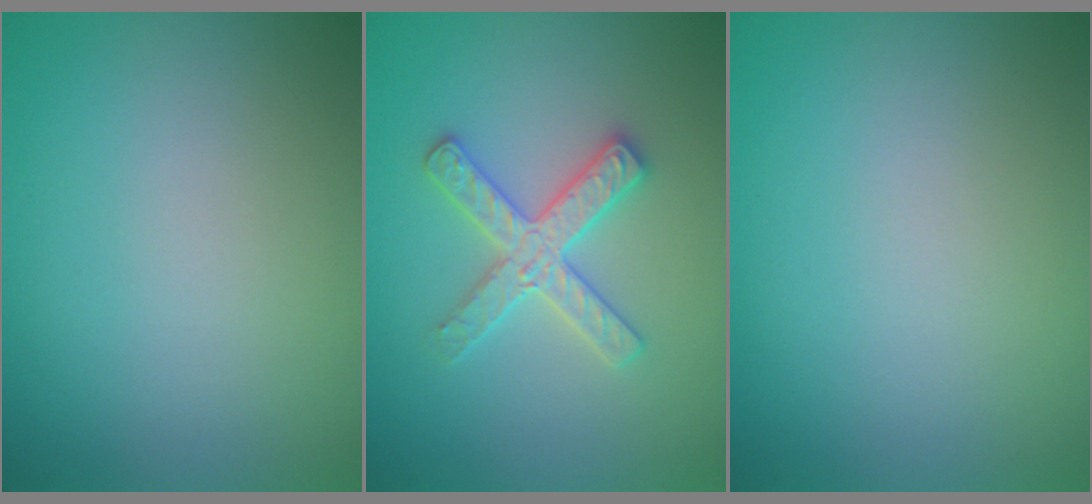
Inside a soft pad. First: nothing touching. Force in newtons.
{"total": 2.9, "press": 2.9, "slide": 0.5}
{"total": 0.0}